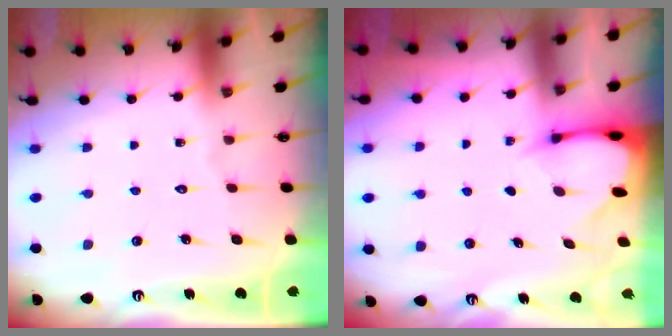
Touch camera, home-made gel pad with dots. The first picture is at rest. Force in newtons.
{"total": 2.7, "press": 2.7, "slide": 0.4}